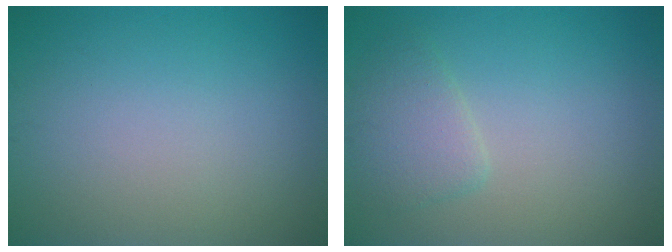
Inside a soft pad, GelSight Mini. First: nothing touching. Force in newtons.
{"total": 2.5, "press": 2.5, "slide": 0.2}